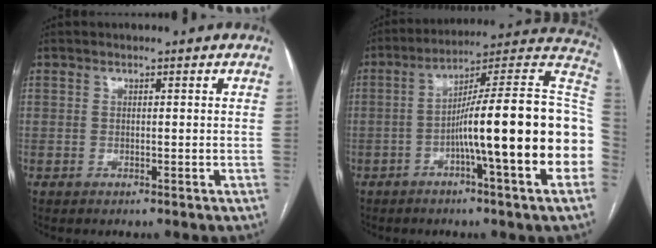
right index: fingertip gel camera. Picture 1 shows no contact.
{"total": 23.1, "force": [-4.1, 0.7, 22.8], "torque": [-0.246, 0.031, -0.063]}